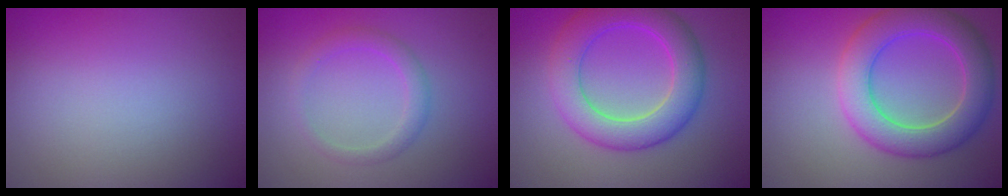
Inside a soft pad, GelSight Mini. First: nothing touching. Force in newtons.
{"total": 2.0, "press": 2.0, "slide": 0.1}
{"total": 6.7, "press": 6.7, "slide": 0.2}
{"total": 6.9, "press": 6.9, "slide": 0.5}